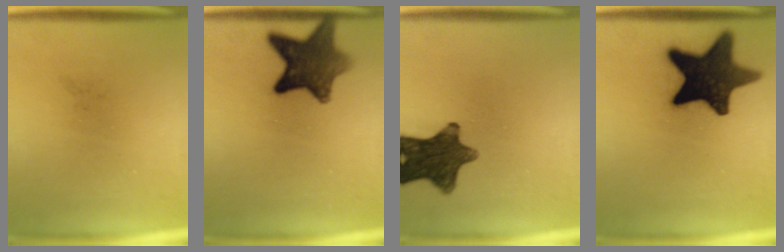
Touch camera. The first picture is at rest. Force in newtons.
{"total": 10.4}
{"total": 11.4}
{"total": 17.3}